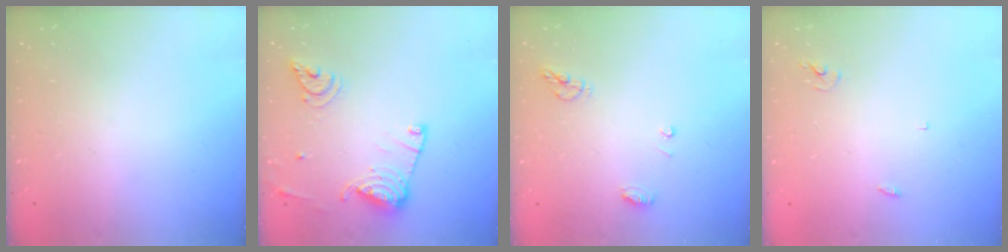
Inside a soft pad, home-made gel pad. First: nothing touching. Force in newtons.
{"total": 14.5, "press": 14.5, "slide": 1.3}
{"total": 6.3, "press": 6.3, "slide": 0.7}
{"total": 2.4, "press": 2.4, "slide": 0.2}